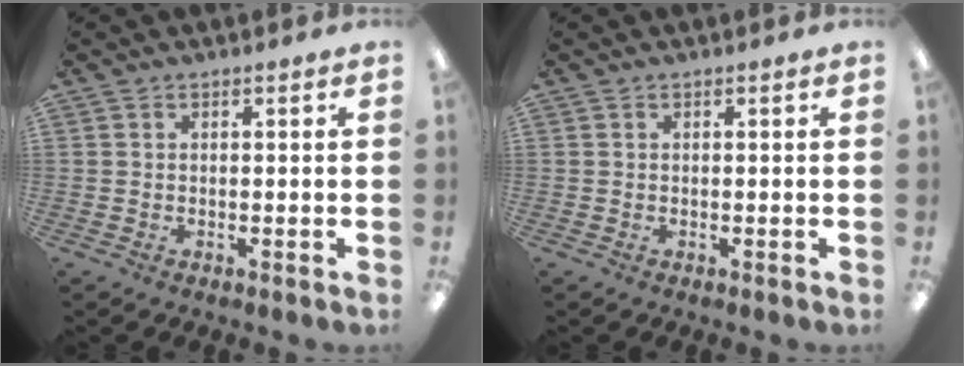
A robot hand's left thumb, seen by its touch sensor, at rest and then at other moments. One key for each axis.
{"total": 0.0}